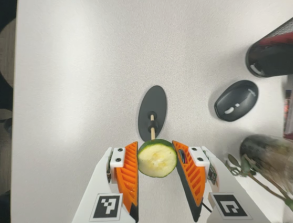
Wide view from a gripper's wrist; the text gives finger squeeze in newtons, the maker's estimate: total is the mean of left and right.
{"total": 8.5, "left": 8.4, "right": 8.6}